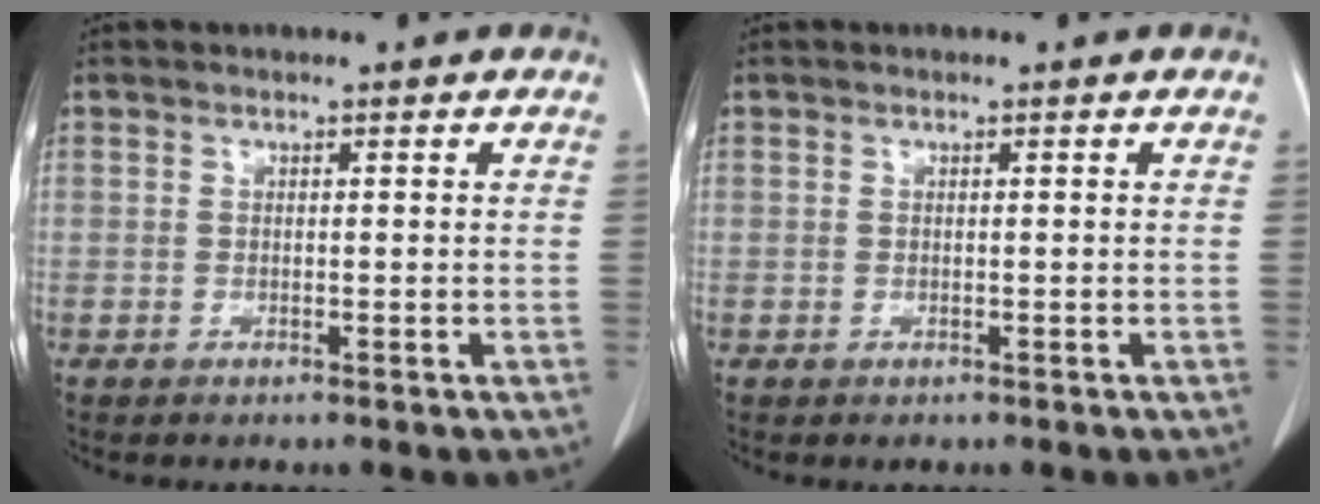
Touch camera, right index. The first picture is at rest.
{"total": 0.6, "force": [-0.3, 0.5, 0.3], "torque": [-0.001, 0.003, 0.000]}